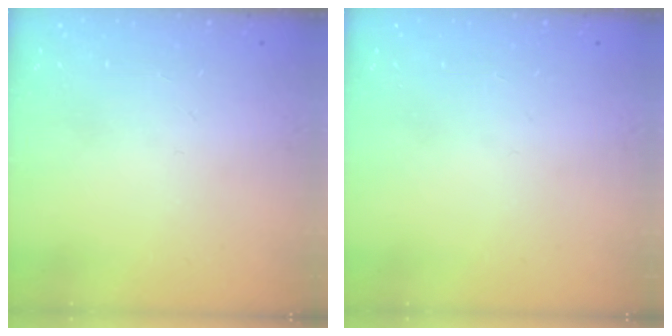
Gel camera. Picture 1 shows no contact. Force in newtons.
{"total": 0.0}